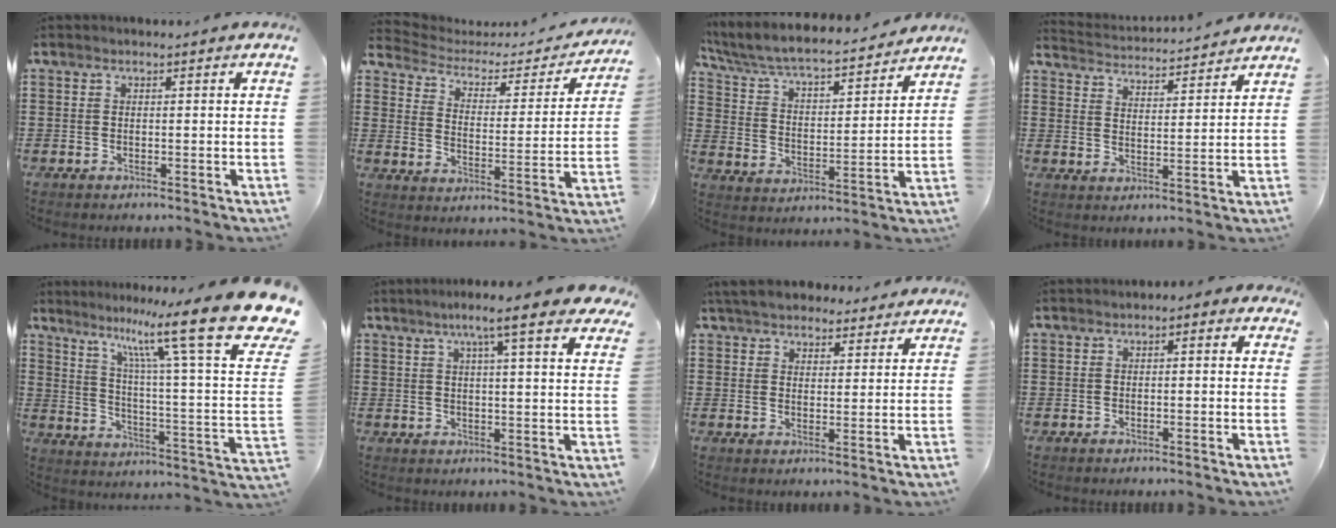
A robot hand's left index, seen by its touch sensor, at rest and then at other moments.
{"total": 2.9, "force": [2.3, 1.5, 1.1], "torque": [-0.042, -0.017, 0.030]}
{"total": 5.6, "force": [5.1, 0.6, 2.2], "torque": [-0.067, -0.040, 0.081]}
{"total": 3.3, "force": [3.3, -0.3, -0.3], "torque": [-0.015, -0.029, 0.052]}
{"total": 17.9, "force": [11.5, 1.8, 13.6], "torque": [-0.247, -0.068, 0.181]}
{"total": 8.0, "force": [5.6, 0.7, 5.7], "torque": [-0.102, -0.013, 0.089]}
{"total": 5.1, "force": [4.8, 1.6, 1.1], "torque": [-0.040, -0.007, 0.089]}
{"total": 0.9, "force": [-0.6, 0.5, 0.4], "torque": [-0.012, 0.002, -0.013]}